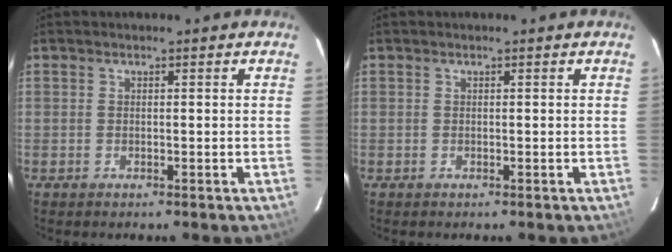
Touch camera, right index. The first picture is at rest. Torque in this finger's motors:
{"motor_torque": [0.00, 0.00, 0.00, 0.00]}